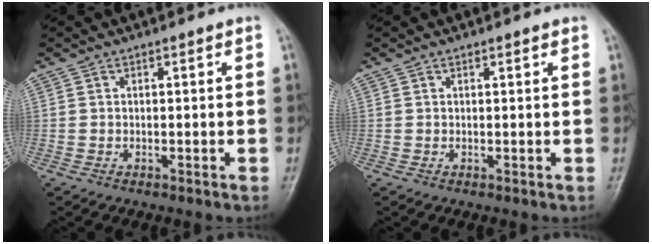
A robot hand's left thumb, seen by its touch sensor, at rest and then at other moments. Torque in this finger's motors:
{"motor_torque": [-0.07, 0.00, -0.29, -0.11, 0.01]}